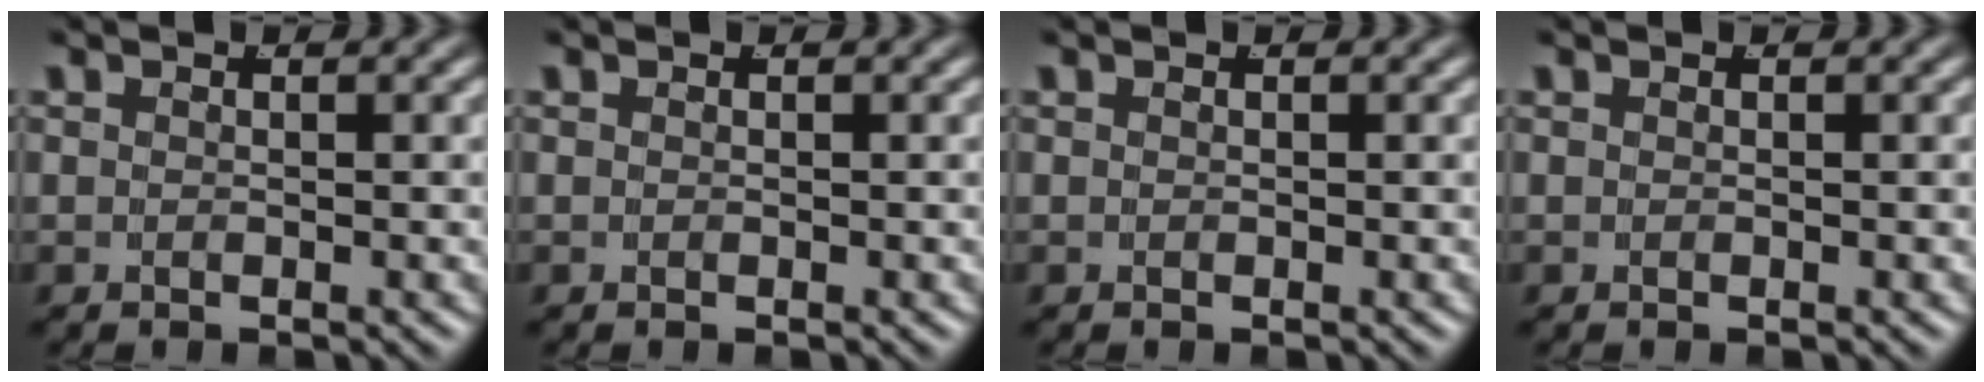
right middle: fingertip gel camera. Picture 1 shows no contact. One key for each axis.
{"total": 0.0}
{"total": 0.0}
{"total": 0.0}